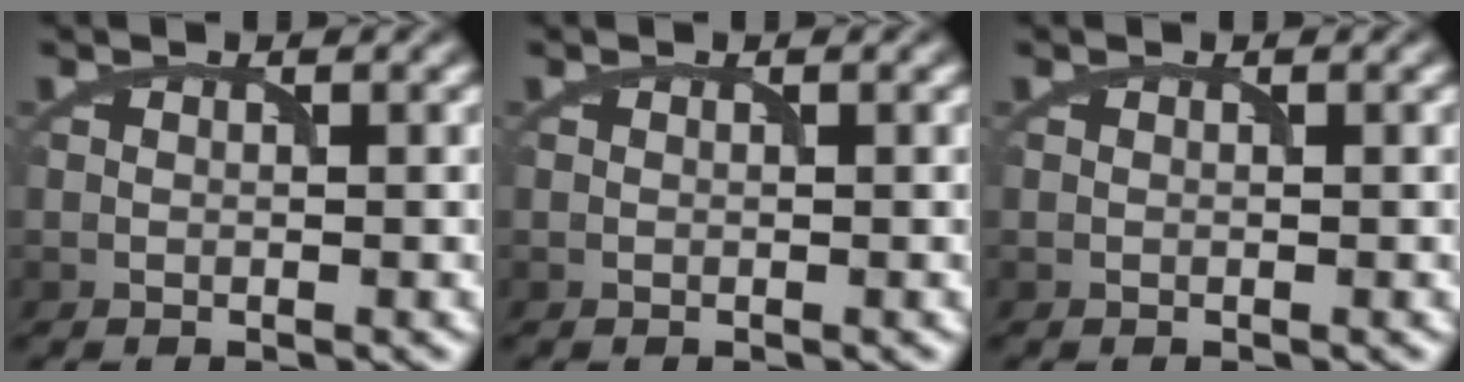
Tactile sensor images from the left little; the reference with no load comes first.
{"total": 0.0}
{"total": 0.0}